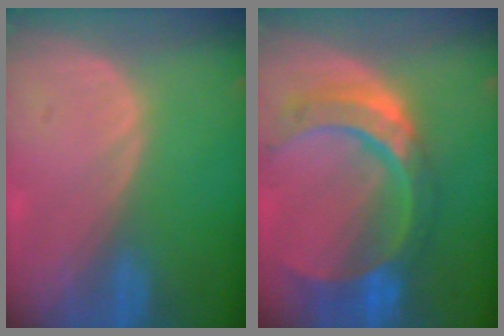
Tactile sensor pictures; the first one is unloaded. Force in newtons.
{"total": 11.0, "press": 9.3, "slide": 6.0}